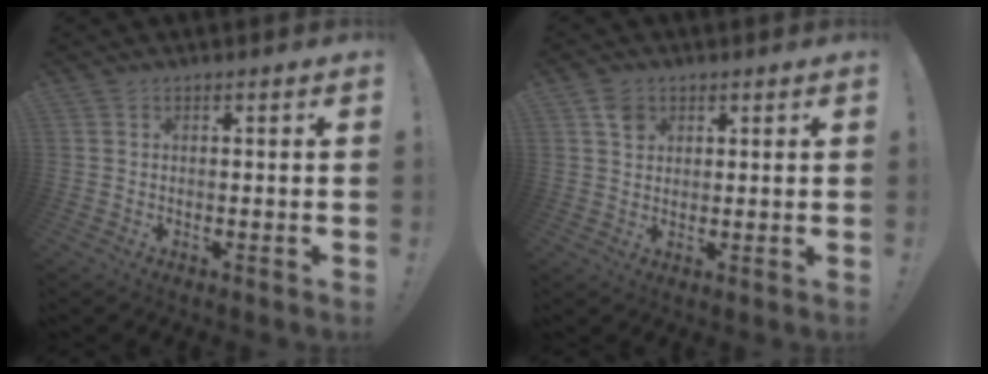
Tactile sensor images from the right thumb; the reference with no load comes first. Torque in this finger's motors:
{"motor_torque": [0.10, 0.58, 0.12, -0.08, 0.02]}